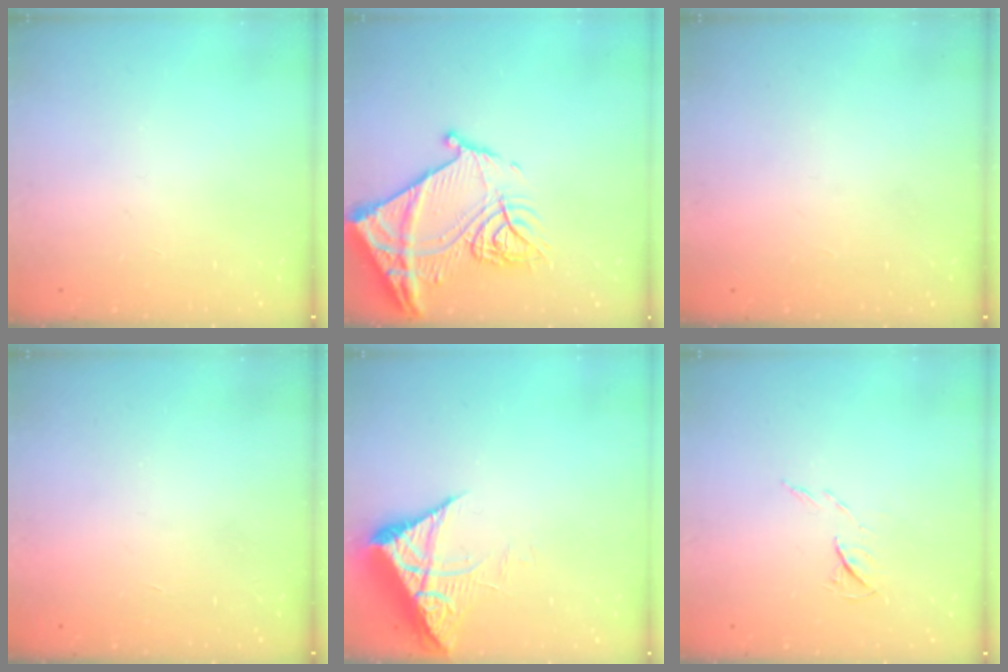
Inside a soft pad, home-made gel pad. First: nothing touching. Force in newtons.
{"total": 19.8, "press": 19.7, "slide": 2.1}
{"total": 1.5, "press": 1.5, "slide": 0.1}
{"total": 1.5, "press": 1.5, "slide": 0.1}
{"total": 7.2, "press": 7.2, "slide": 0.8}
{"total": 5.0, "press": 5.0, "slide": 0.7}